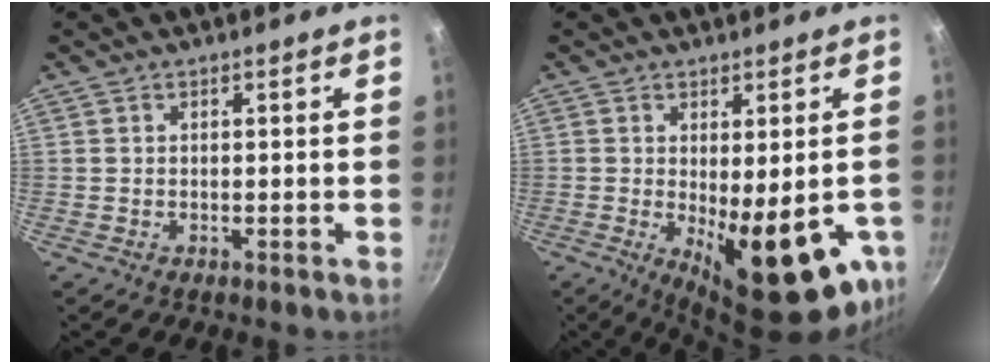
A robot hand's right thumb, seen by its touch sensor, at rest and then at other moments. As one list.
[{"total": 17.4, "force": [-4.1, 6.2, 15.8], "torque": [-0.190, -0.032, -0.037]}]